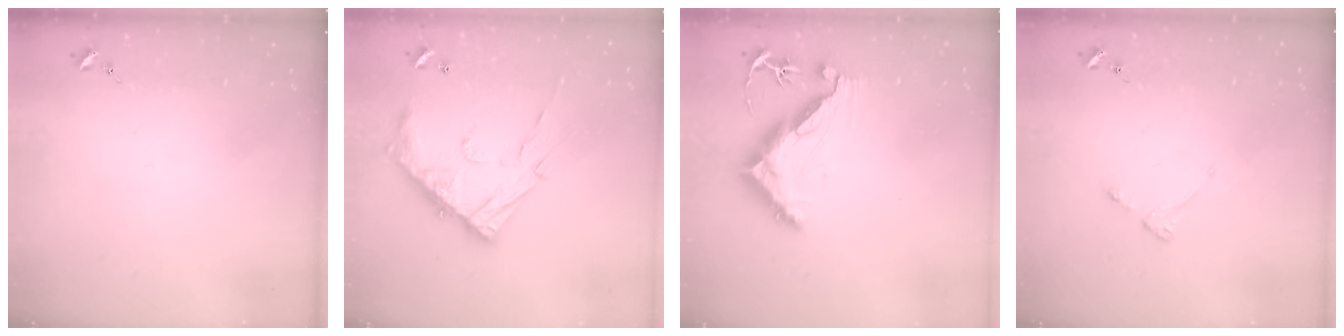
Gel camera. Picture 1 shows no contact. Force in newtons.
{"total": 17.4, "press": 17.3, "slide": 1.3}
{"total": 10.5, "press": 10.4, "slide": 1.1}
{"total": 2.8, "press": 2.7, "slide": 0.5}